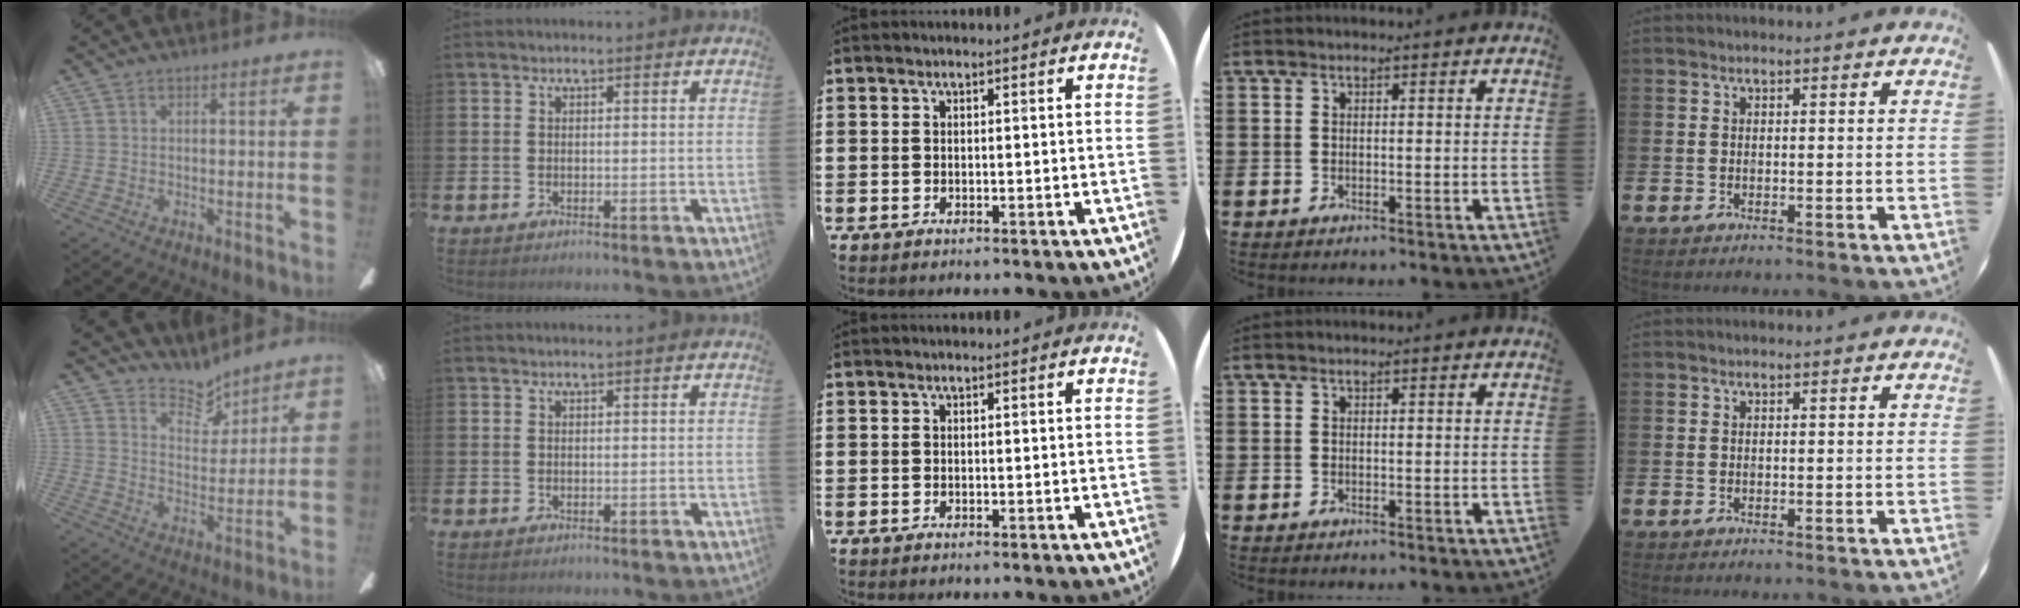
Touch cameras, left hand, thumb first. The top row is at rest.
{"thumb": {"total": 7.6, "force": [6.6, 2.9, 2.2], "torque": [-0.026, -0.045, 0.117]}}